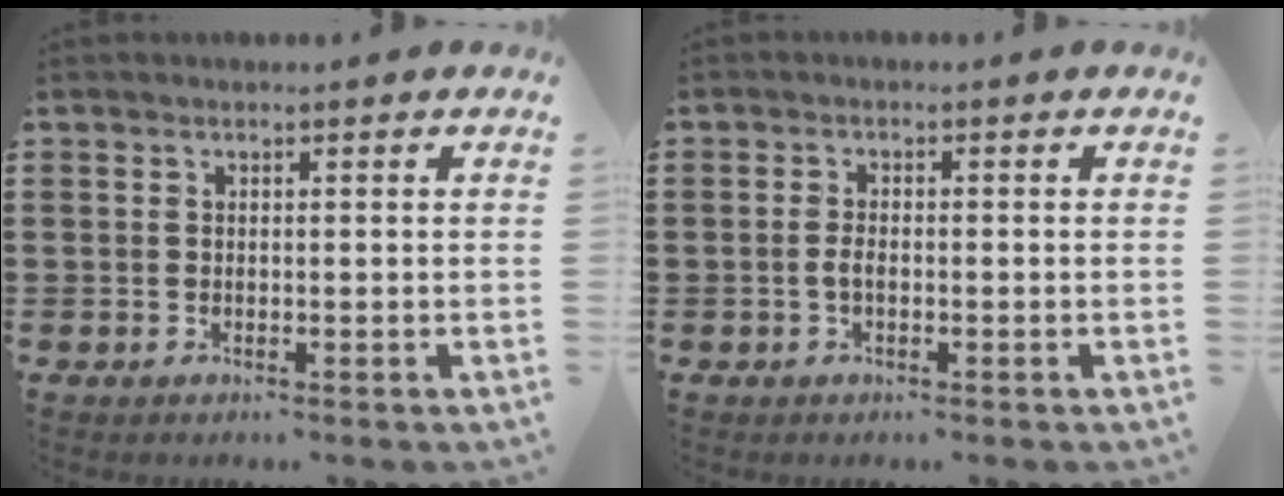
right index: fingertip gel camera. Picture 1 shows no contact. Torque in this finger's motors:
{"motor_torque": [-0.02, 0.05, 0.16, 0.07]}